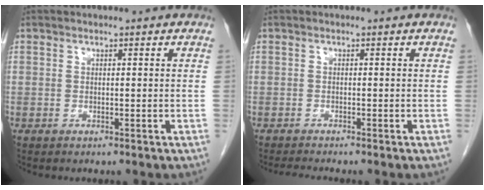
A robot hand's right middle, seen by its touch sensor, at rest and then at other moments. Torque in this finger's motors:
{"motor_torque": [0.02, -0.01, -0.01, -0.01]}